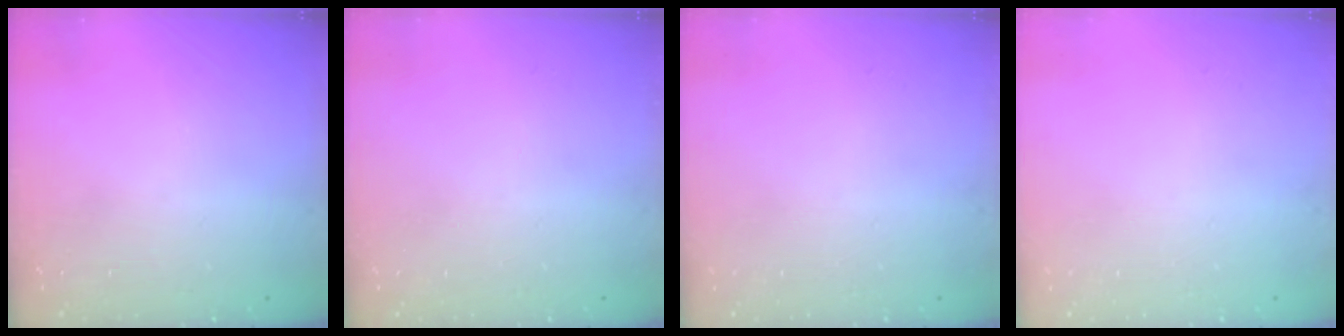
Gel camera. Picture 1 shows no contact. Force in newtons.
{"total": 0.0}
{"total": 0.0}
{"total": 0.0}